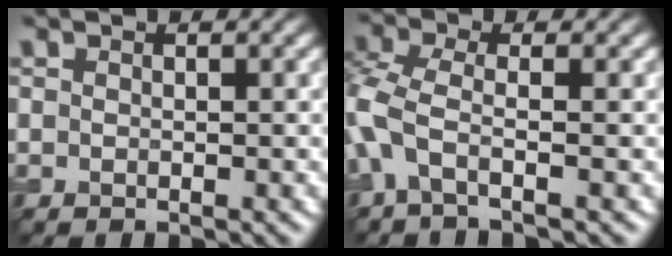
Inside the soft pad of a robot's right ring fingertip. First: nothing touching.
{"total": 4.3, "force": [-1.4, 1.7, 3.7], "torque": [-0.101, -0.002, -0.041]}